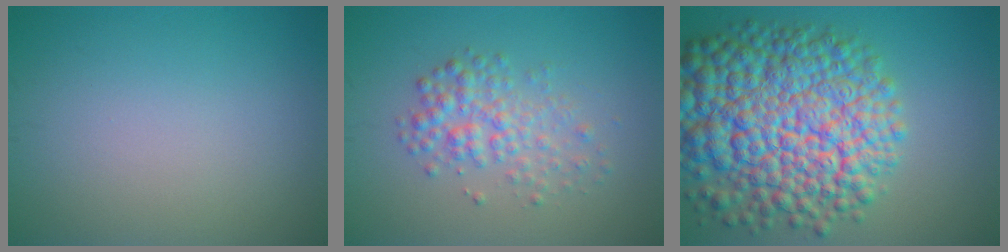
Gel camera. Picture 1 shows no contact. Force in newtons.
{"total": 3.2, "press": 3.2, "slide": 0.1}
{"total": 14.7, "press": 14.7, "slide": 0.5}